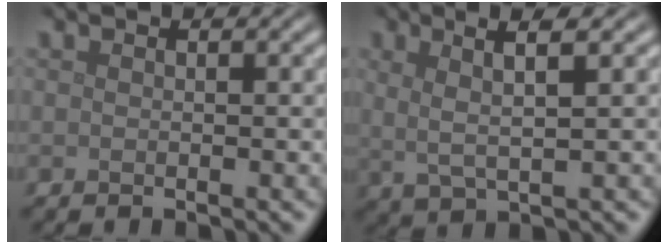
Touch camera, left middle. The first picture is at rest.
{"total": 3.7, "force": [1.2, 0.8, 3.4], "torque": [-0.068, 0.002, 0.025]}